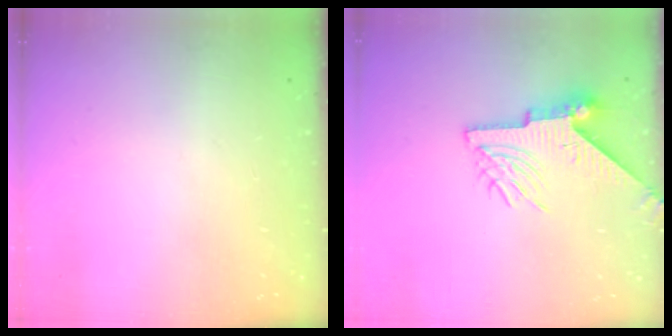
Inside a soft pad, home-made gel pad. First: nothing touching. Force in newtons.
{"total": 9.4, "press": 9.3, "slide": 1.0}